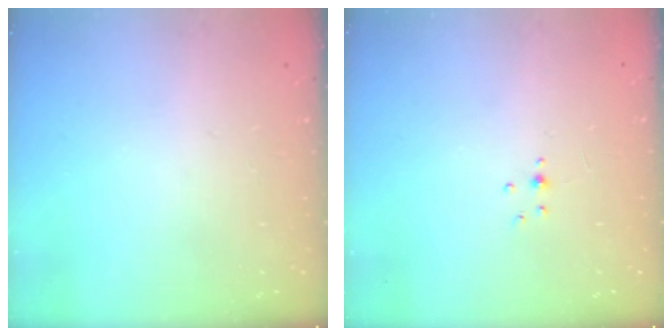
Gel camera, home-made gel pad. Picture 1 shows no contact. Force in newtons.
{"total": 2.5, "press": 2.3, "slide": 1.0}